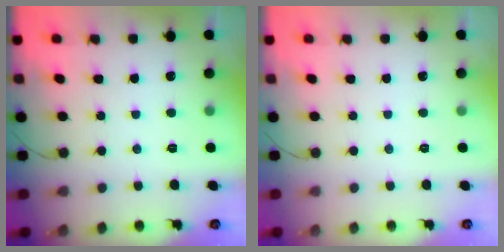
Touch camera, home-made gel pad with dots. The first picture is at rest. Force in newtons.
{"total": 0.0}